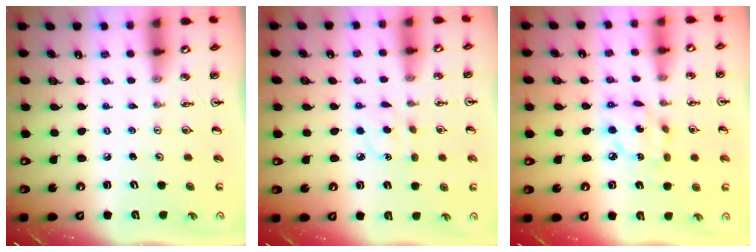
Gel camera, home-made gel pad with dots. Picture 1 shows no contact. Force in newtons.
{"total": 3.5, "press": 3.5, "slide": 0.5}
{"total": 9.5, "press": 9.5, "slide": 0.6}